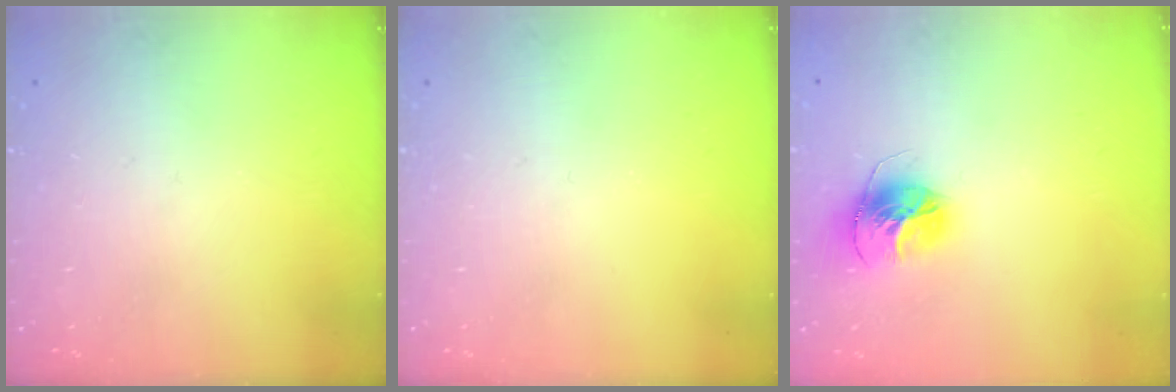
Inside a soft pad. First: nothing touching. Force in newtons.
{"total": 0.0}
{"total": 14.3, "press": 14.3, "slide": 1.5}